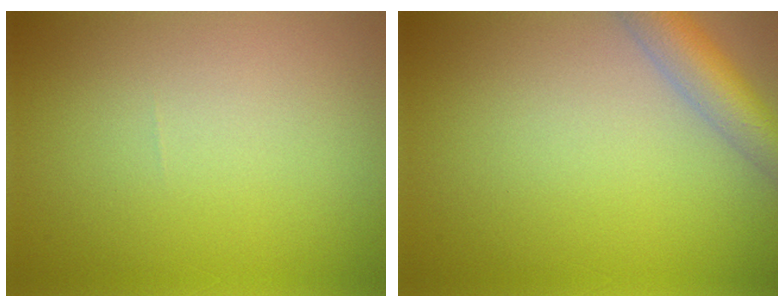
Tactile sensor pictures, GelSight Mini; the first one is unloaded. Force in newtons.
{"total": 4.6, "press": 4.6, "slide": 0.2}